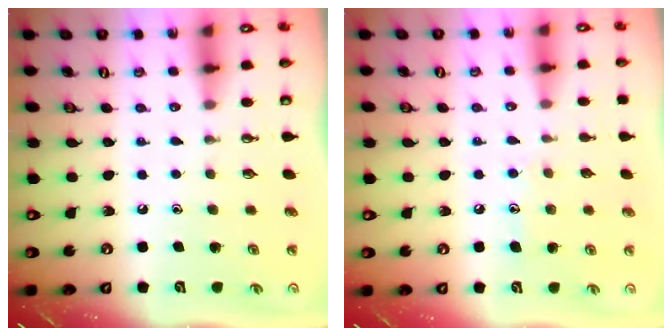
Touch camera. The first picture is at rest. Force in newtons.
{"total": 6.0, "press": 6.0, "slide": 0.7}